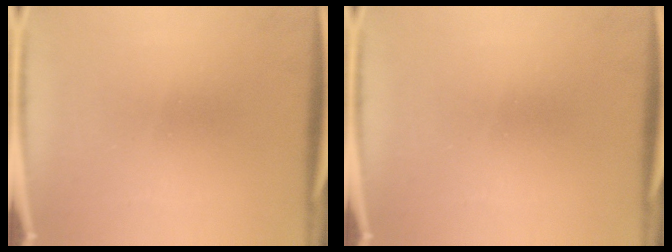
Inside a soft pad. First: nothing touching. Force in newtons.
{"total": 0.0}